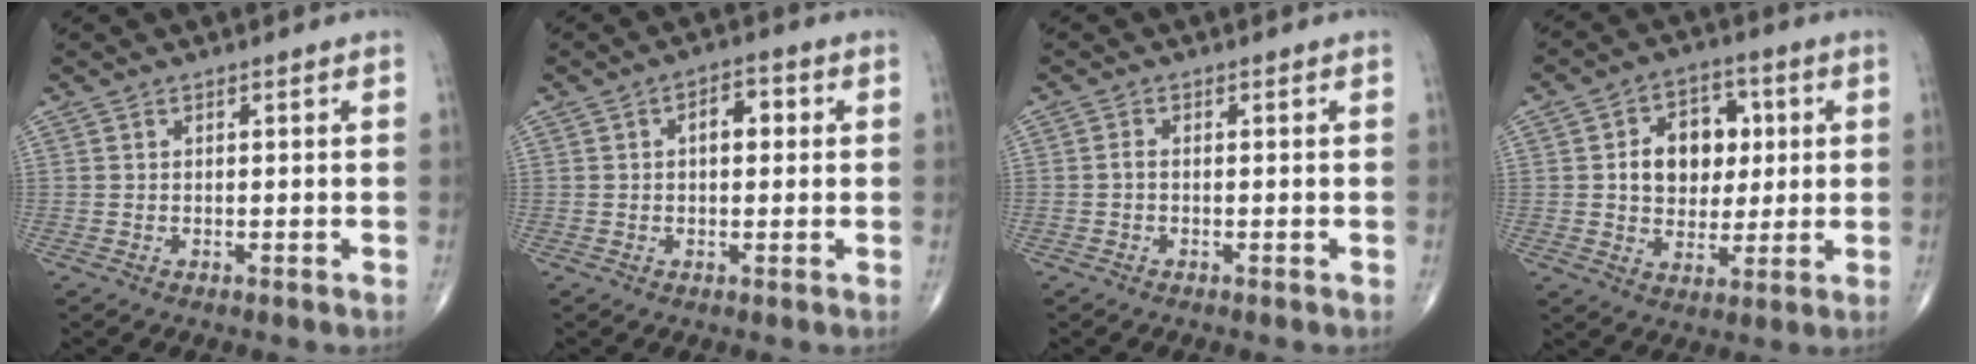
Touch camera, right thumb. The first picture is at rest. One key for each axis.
{"total": 4.7, "fx": 0.8, "fy": 2.6, "fz": 3.8, "tx": -0.045, "ty": 0.013, "tz": 0.007}
{"total": 0.8, "fx": -0.2, "fy": 0.4, "fz": 0.7, "tx": -0.014, "ty": 0.001, "tz": -0.007}
{"total": 11.6, "fx": 1.7, "fy": 8.7, "fz": 7.5, "tx": -0.067, "ty": 0.008, "tz": 0.027}